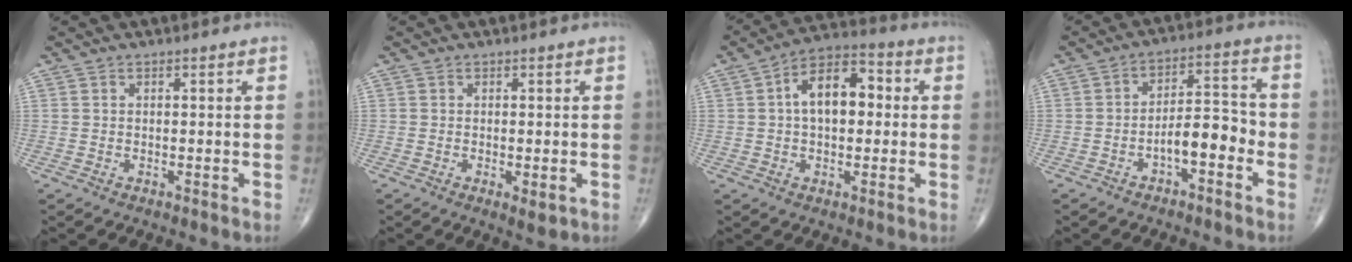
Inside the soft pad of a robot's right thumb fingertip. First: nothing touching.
{"total": 2.3, "force": [-0.7, 0.8, 2.1], "torque": [-0.034, -0.007, -0.009]}
{"total": 11.7, "force": [1.4, 6.7, 9.4], "torque": [-0.138, 0.028, 0.011]}
{"total": 8.0, "force": [-3.0, 3.4, 6.5], "torque": [-0.086, 0.040, -0.052]}